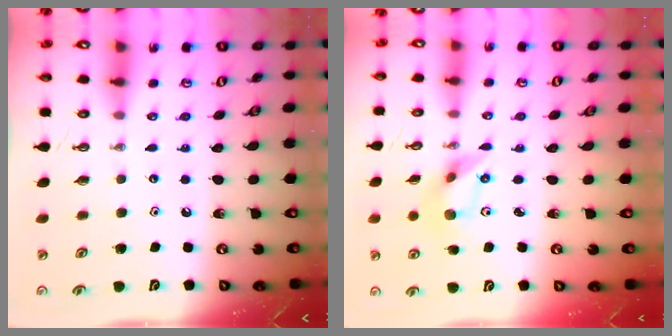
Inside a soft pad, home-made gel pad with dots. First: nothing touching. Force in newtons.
{"total": 6.6, "press": 5.9, "slide": 2.9}